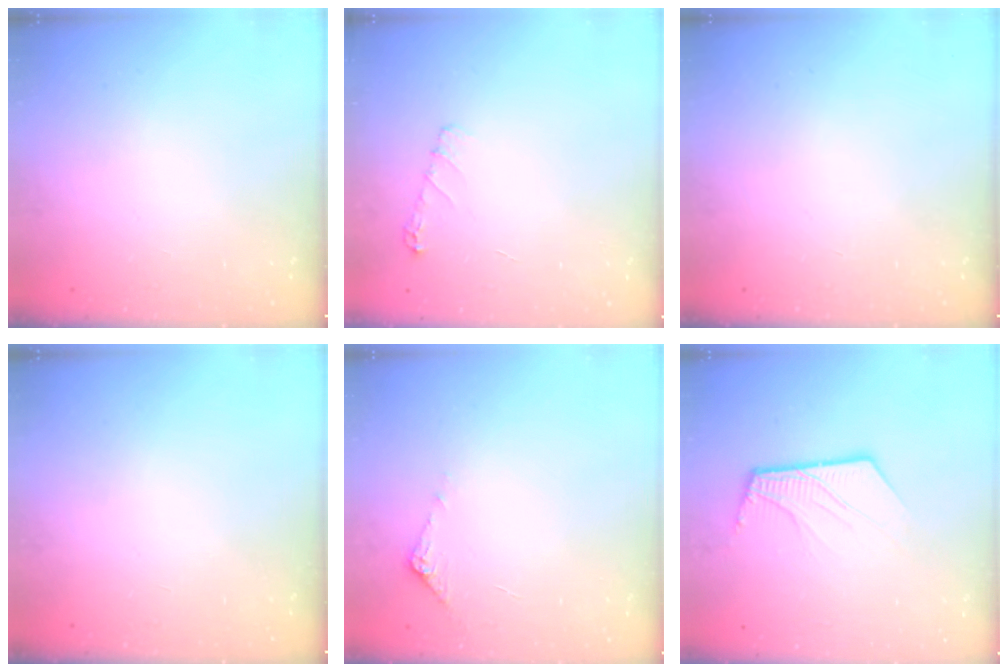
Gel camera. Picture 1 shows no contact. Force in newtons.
{"total": 5.1, "press": 5.1, "slide": 0.4}
{"total": 0.0}
{"total": 0.0}
{"total": 6.5, "press": 6.4, "slide": 0.6}
{"total": 9.7, "press": 9.7, "slide": 0.7}